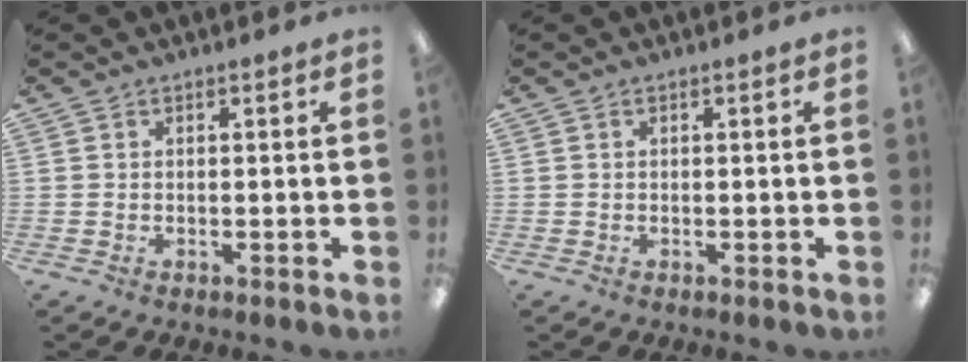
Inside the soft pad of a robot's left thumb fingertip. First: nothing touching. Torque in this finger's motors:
{"motor_torque": [0.00, 0.00, 0.00, 0.00, 0.00]}